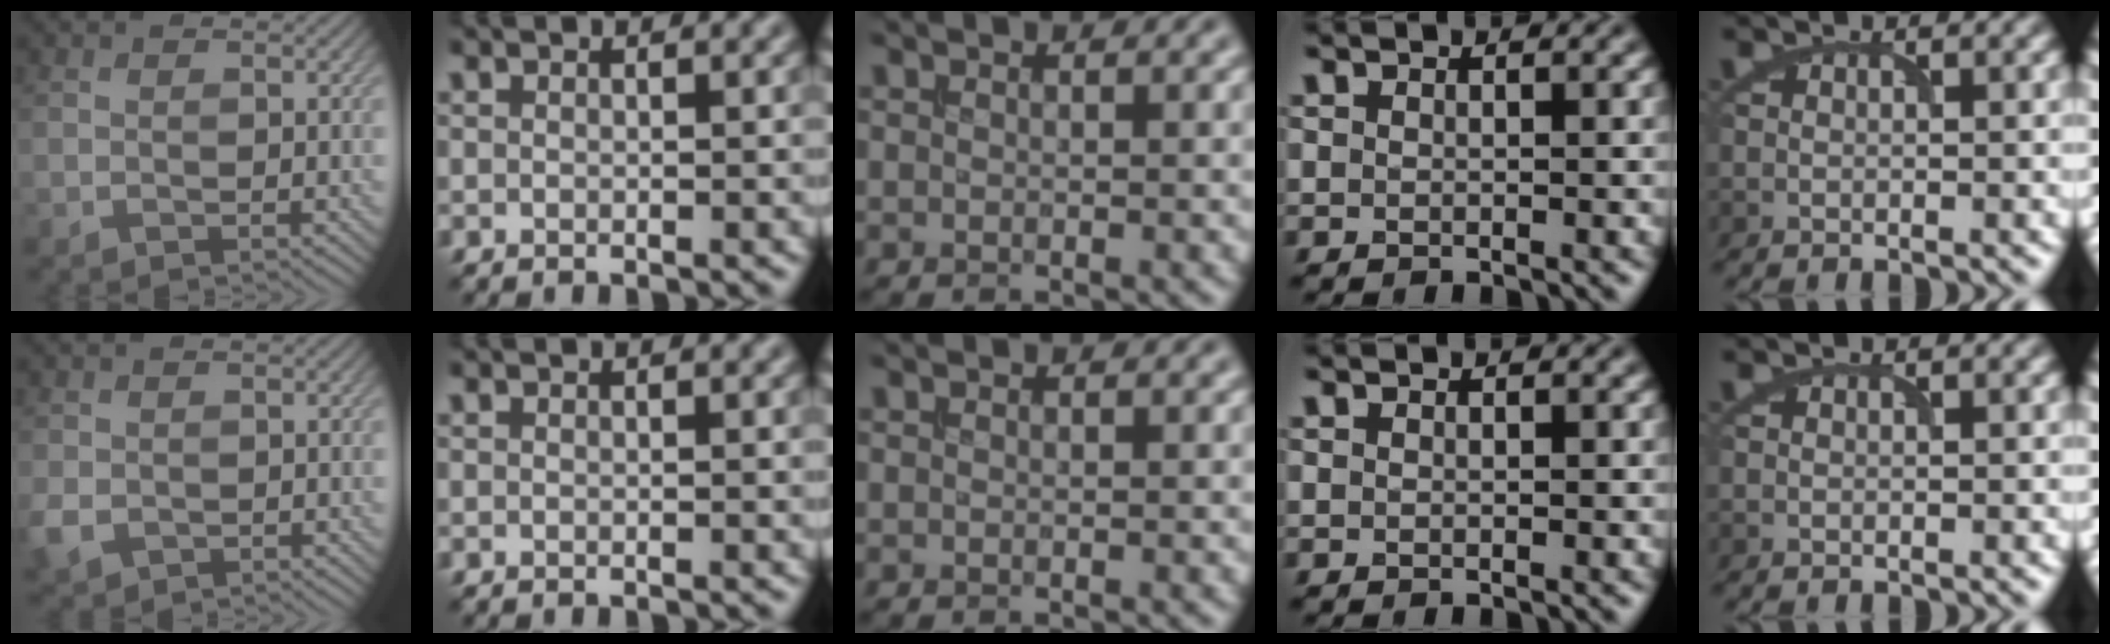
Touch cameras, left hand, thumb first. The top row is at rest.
{"thumb": {"total": 2.8, "force": [-0.4, 2.4, 1.5], "torque": [-0.043, -0.009, -0.008]}}